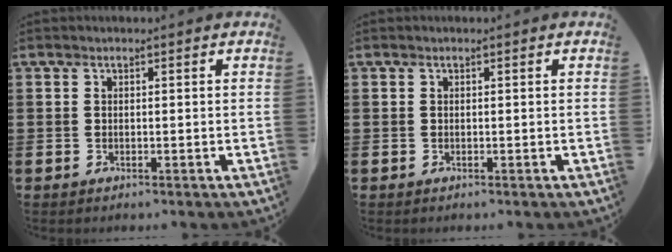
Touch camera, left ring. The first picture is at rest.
{"total": 0.0}